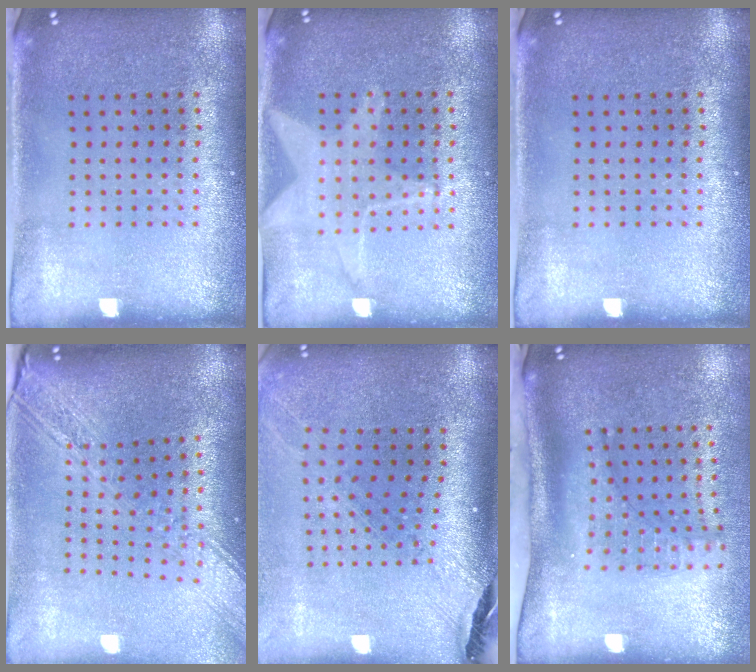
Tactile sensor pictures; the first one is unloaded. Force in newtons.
{"total": 1.5, "press": 1.4, "slide": 0.5}
{"total": 0.0}
{"total": 2.9, "press": 2.3, "slide": 1.9}
{"total": 1.8, "press": 1.6, "slide": 0.9}
{"total": 2.2, "press": 1.5, "slide": 1.6}